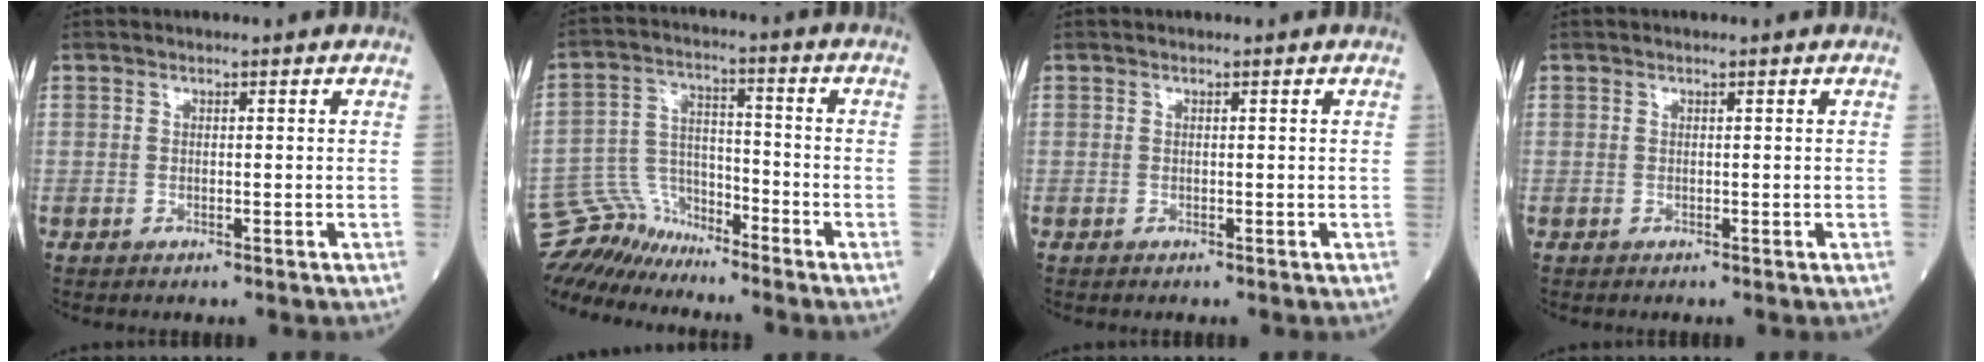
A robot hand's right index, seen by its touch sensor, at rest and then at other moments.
{"total": 7.9, "force": [-7.7, 1.3, -0.6], "torque": [0.002, 0.017, -0.151]}
{"total": 0.0}
{"total": 0.0}